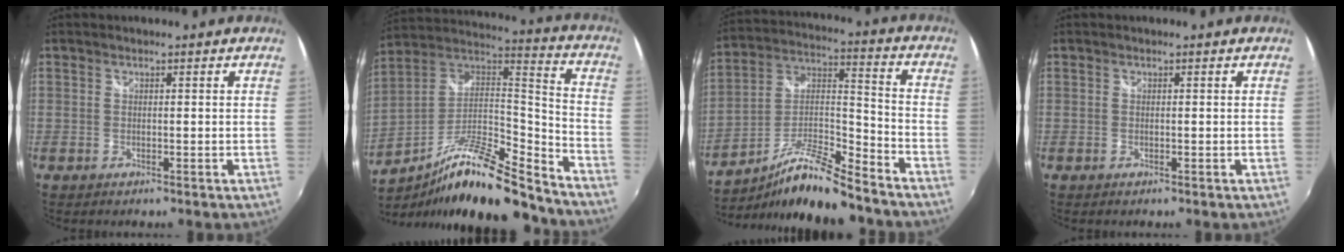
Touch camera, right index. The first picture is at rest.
{"total": 21.7, "force": [-16.2, 3.8, 13.9], "torque": [-0.236, -0.007, -0.280]}
{"total": 14.5, "force": [-11.7, 1.6, 8.5], "torque": [-0.161, 0.006, -0.212]}
{"total": 0.0}